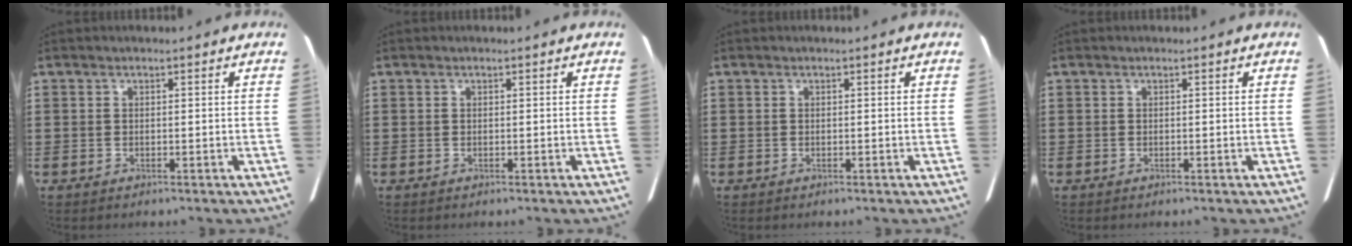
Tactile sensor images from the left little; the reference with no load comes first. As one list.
[{"total": 0.0}, {"total": 0.0}, {"total": 0.0}]